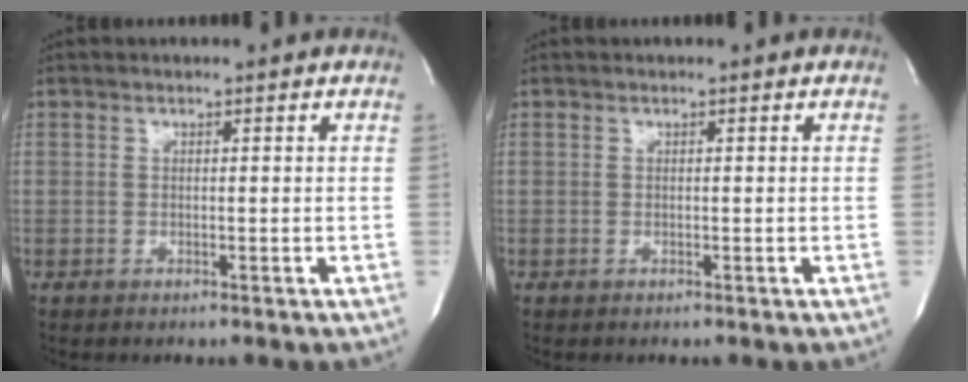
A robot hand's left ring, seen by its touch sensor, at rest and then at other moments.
{"total": 0.0}